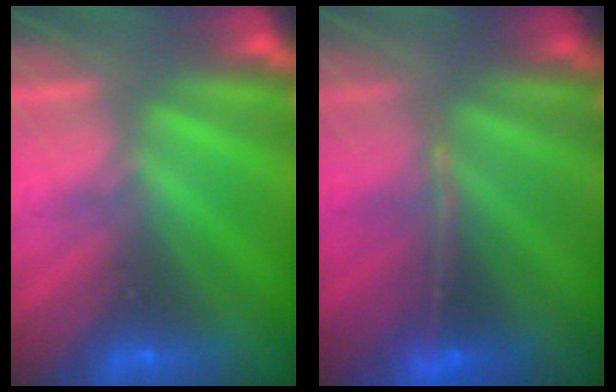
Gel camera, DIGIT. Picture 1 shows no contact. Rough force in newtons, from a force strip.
{"total": 1.3}